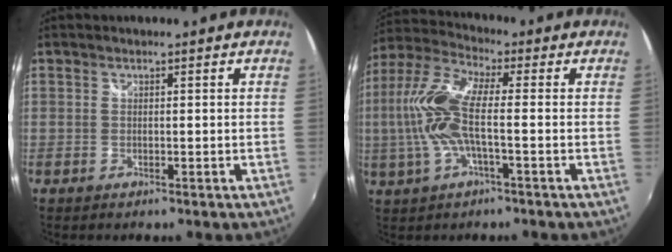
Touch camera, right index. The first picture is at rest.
{"total": 12.5, "force": [-1.1, 3.3, 12.0], "torque": [-0.252, 0.005, -0.025]}